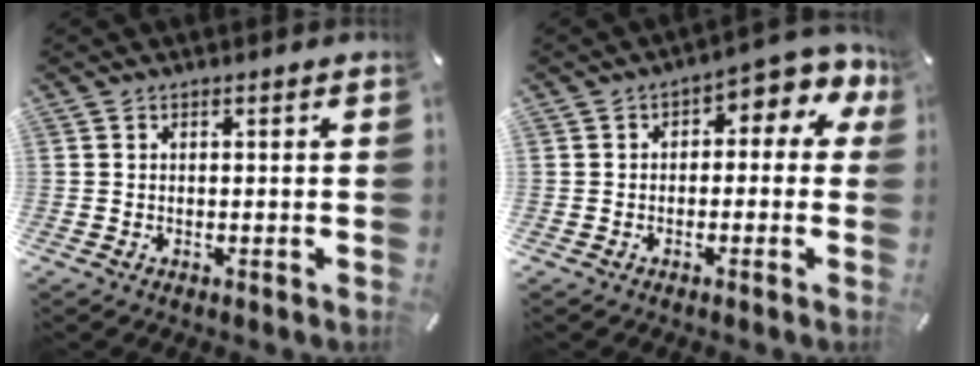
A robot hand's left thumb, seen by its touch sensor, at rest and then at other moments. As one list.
[{"total": 5.0, "force": [-0.2, 3.6, 3.4], "torque": [-0.041, -0.003, -0.012]}]